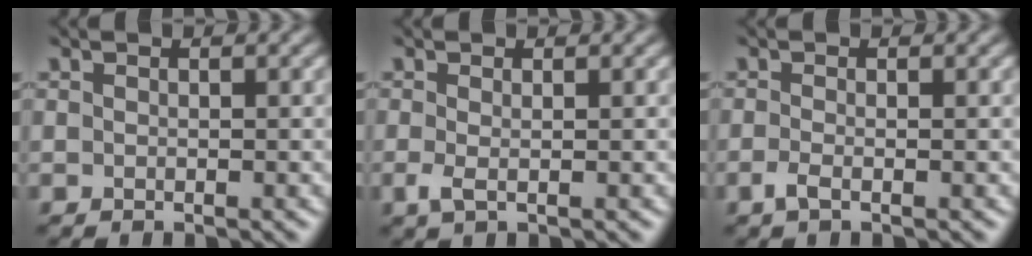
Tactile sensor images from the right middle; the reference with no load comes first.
{"total": 1.3, "force": [-0.2, 0.3, 1.2], "torque": [-0.031, -0.001, -0.005]}
{"total": 1.3, "force": [-0.6, 0.3, 1.1], "torque": [-0.028, -0.002, -0.016]}